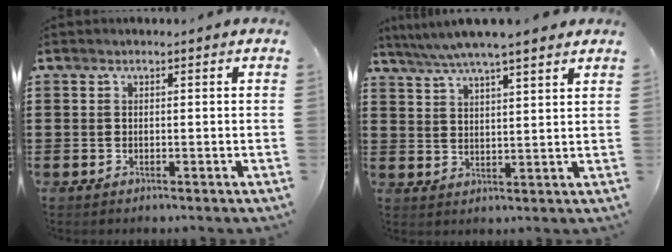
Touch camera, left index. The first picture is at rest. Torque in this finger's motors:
{"motor_torque": [1.22, -0.92, 0.47, 0.21]}